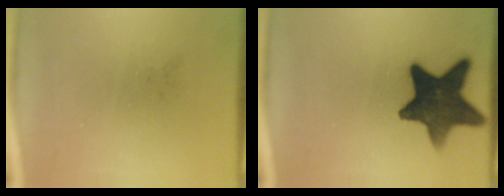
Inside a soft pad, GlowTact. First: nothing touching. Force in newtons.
{"total": 14.3}